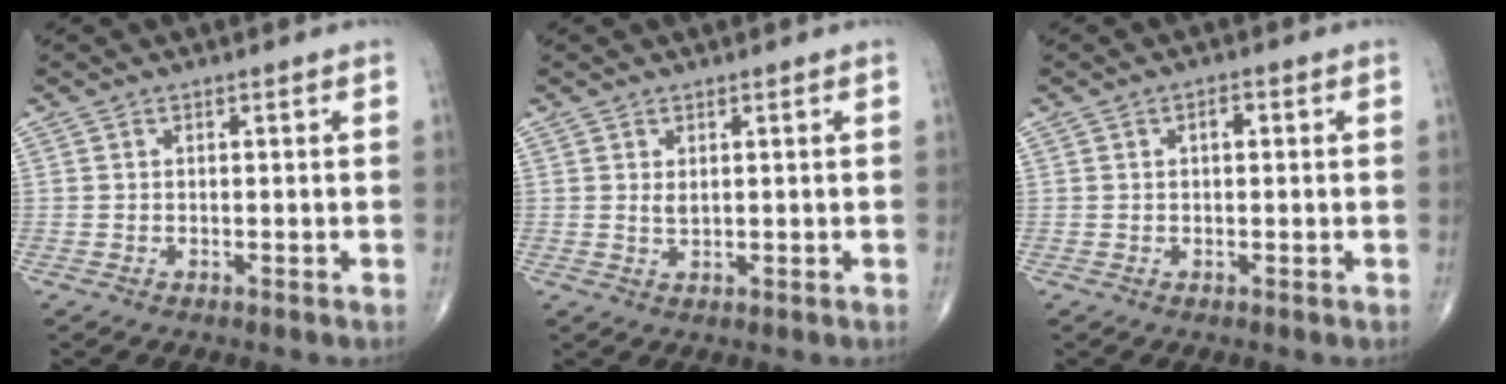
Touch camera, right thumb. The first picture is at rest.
{"total": 1.4, "force": [0.5, 0.7, 1.1], "torque": [-0.019, -0.005, 0.014]}
{"total": 1.8, "force": [0.4, 1.0, 1.5], "torque": [-0.022, 0.006, 0.004]}